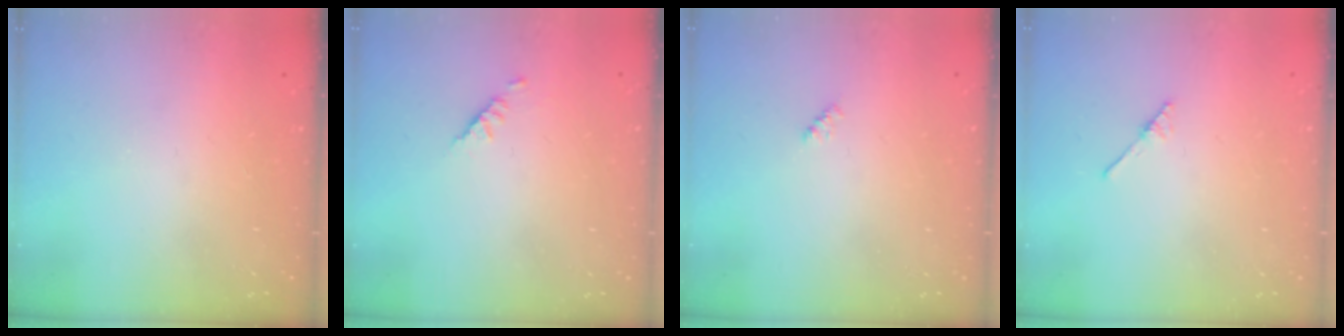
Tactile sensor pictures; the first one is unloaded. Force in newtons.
{"total": 1.9, "press": 1.8, "slide": 0.5}
{"total": 2.4, "press": 2.4, "slide": 0.4}
{"total": 1.9, "press": 1.8, "slide": 0.3}